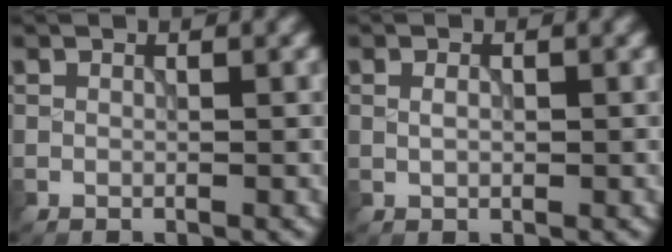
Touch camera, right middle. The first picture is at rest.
{"total": 0.9, "force": [0.1, 0.6, 0.7], "torque": [-0.016, 0.001, 0.003]}